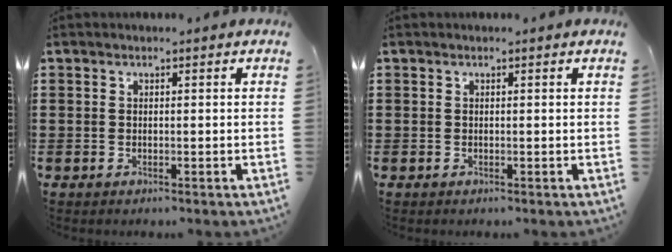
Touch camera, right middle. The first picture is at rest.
{"total": 0.0}